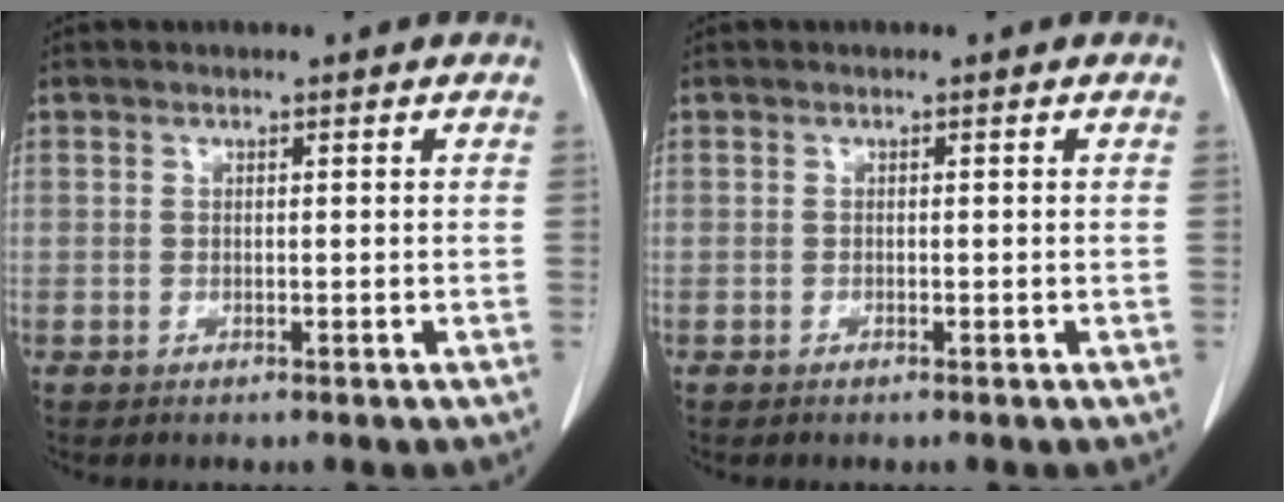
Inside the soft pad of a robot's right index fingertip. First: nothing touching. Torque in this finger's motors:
{"motor_torque": [0.00, 0.00, 0.01, 0.01]}